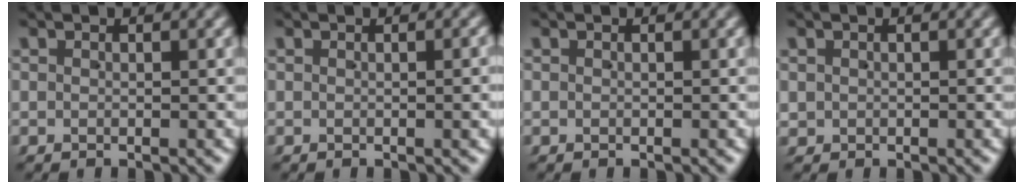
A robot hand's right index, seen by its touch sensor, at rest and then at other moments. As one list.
[{"total": 0.6, "force": [0.0, -0.3, 0.6], "torque": [-0.007, 0.005, -0.001]}, {"total": 0.0}, {"total": 0.8, "force": [0.1, 0.7, 0.2], "torque": [-0.004, 0.000, 0.007]}]